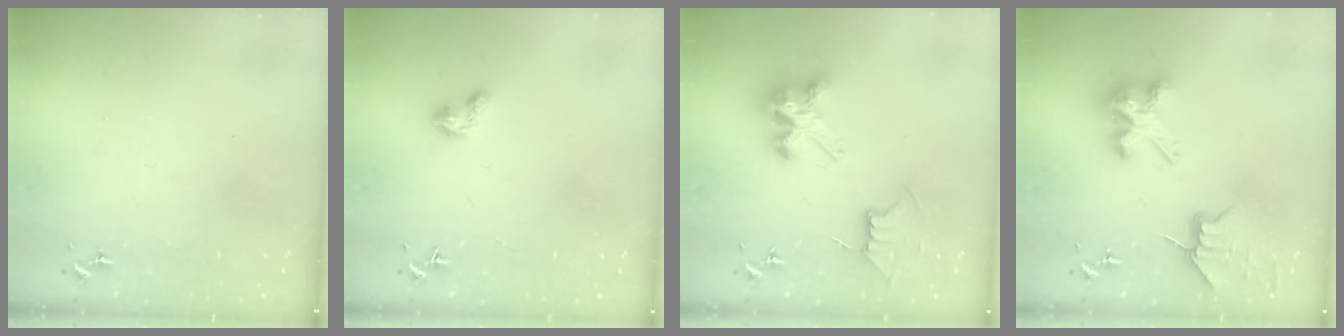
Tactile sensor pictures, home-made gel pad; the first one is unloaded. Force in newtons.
{"total": 3.4, "press": 3.4, "slide": 0.3}
{"total": 9.3, "press": 9.3, "slide": 0.8}
{"total": 7.9, "press": 7.9, "slide": 0.4}